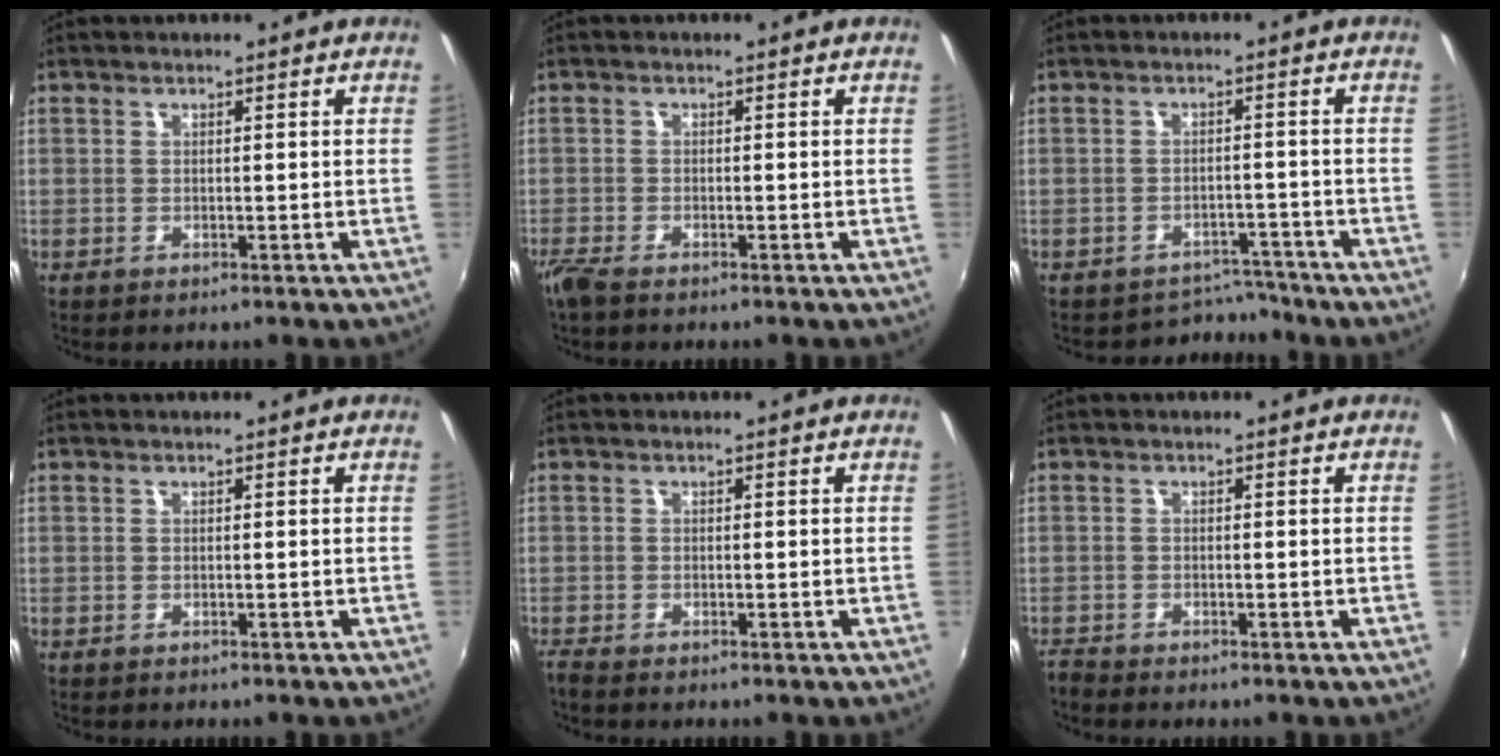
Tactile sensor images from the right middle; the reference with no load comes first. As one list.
[{"total": 2.9, "force": [-2.4, 0.7, 1.5], "torque": [-0.040, -0.011, -0.050]}, {"total": 4.6, "force": [-4.2, 1.6, -1.1], "torque": [0.021, 0.013, -0.061]}, {"total": 0.0}, {"total": 1.2, "force": [-1.1, 0.0, 0.4], "torque": [-0.012, -0.007, -0.023]}, {"total": 1.9, "force": [-1.9, 0.2, 0.2], "torque": [-0.011, -0.012, -0.041]}]